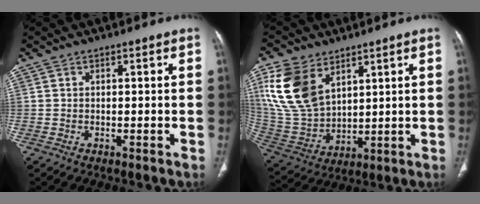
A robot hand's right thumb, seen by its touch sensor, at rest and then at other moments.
{"total": 15.8, "force": [7.4, 9.9, 9.8], "torque": [-0.195, -0.025, 0.164]}